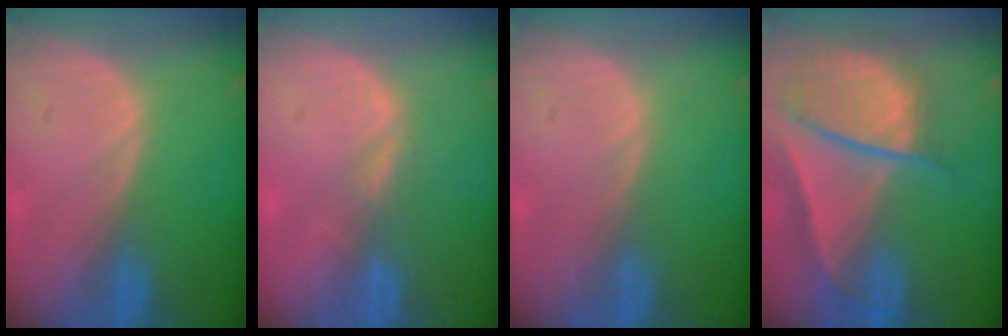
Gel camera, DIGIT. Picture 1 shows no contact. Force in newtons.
{"total": 2.3, "press": 1.8, "slide": 1.5}
{"total": 0.0}
{"total": 10.0, "press": 8.3, "slide": 5.4}